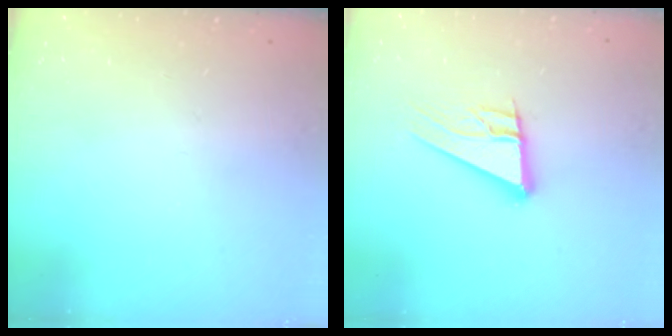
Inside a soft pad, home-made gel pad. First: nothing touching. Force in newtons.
{"total": 11.4, "press": 11.3, "slide": 2.0}